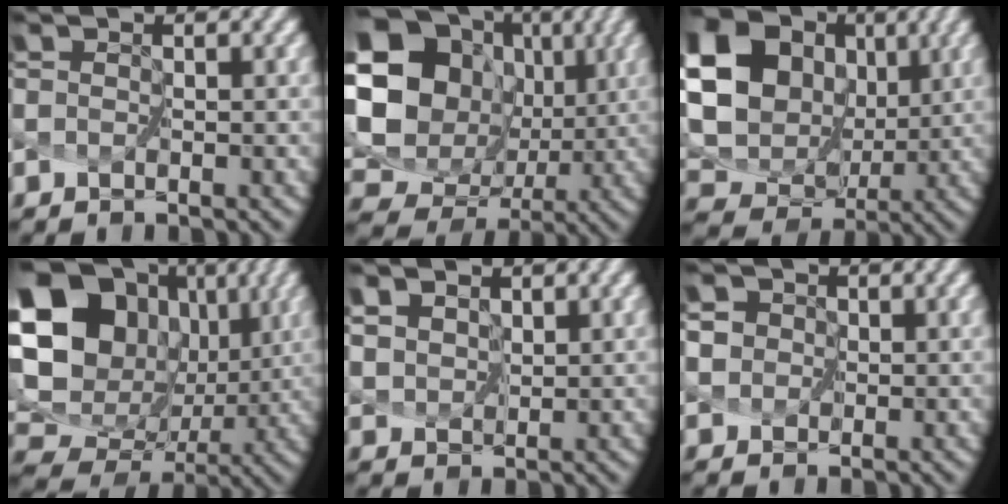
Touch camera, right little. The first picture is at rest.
{"total": 15.7, "force": [5.2, 13.0, 7.0], "torque": [-0.182, 0.019, 0.103]}
{"total": 17.3, "force": [6.4, 14.8, 6.3], "torque": [-0.172, -0.001, 0.116]}
{"total": 18.8, "force": [6.6, 15.0, 9.2], "torque": [-0.209, 0.023, 0.130]}
{"total": 3.1, "force": [2.0, 2.2, 1.0], "torque": [-0.005, 0.014, 0.031]}
{"total": 1.4, "force": [0.0, 1.4, 0.2], "torque": [0.005, 0.004, -0.003]}